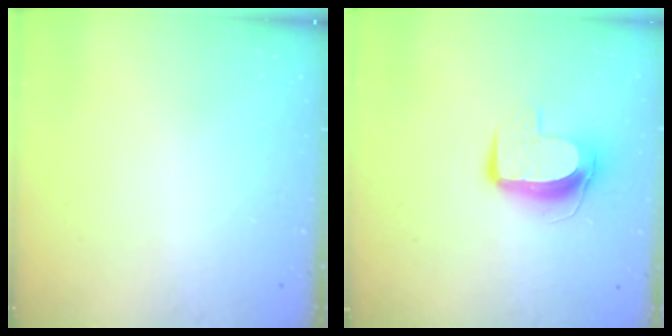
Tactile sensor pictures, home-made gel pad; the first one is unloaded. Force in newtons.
{"total": 9.8, "press": 9.7, "slide": 1.0}